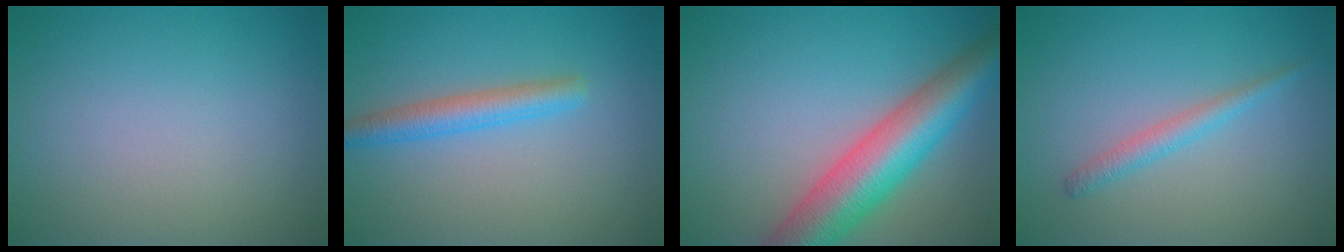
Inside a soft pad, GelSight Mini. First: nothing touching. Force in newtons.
{"total": 2.8, "press": 2.8, "slide": 0.0}
{"total": 8.6, "press": 8.6, "slide": 0.4}
{"total": 1.7, "press": 1.7, "slide": 0.1}